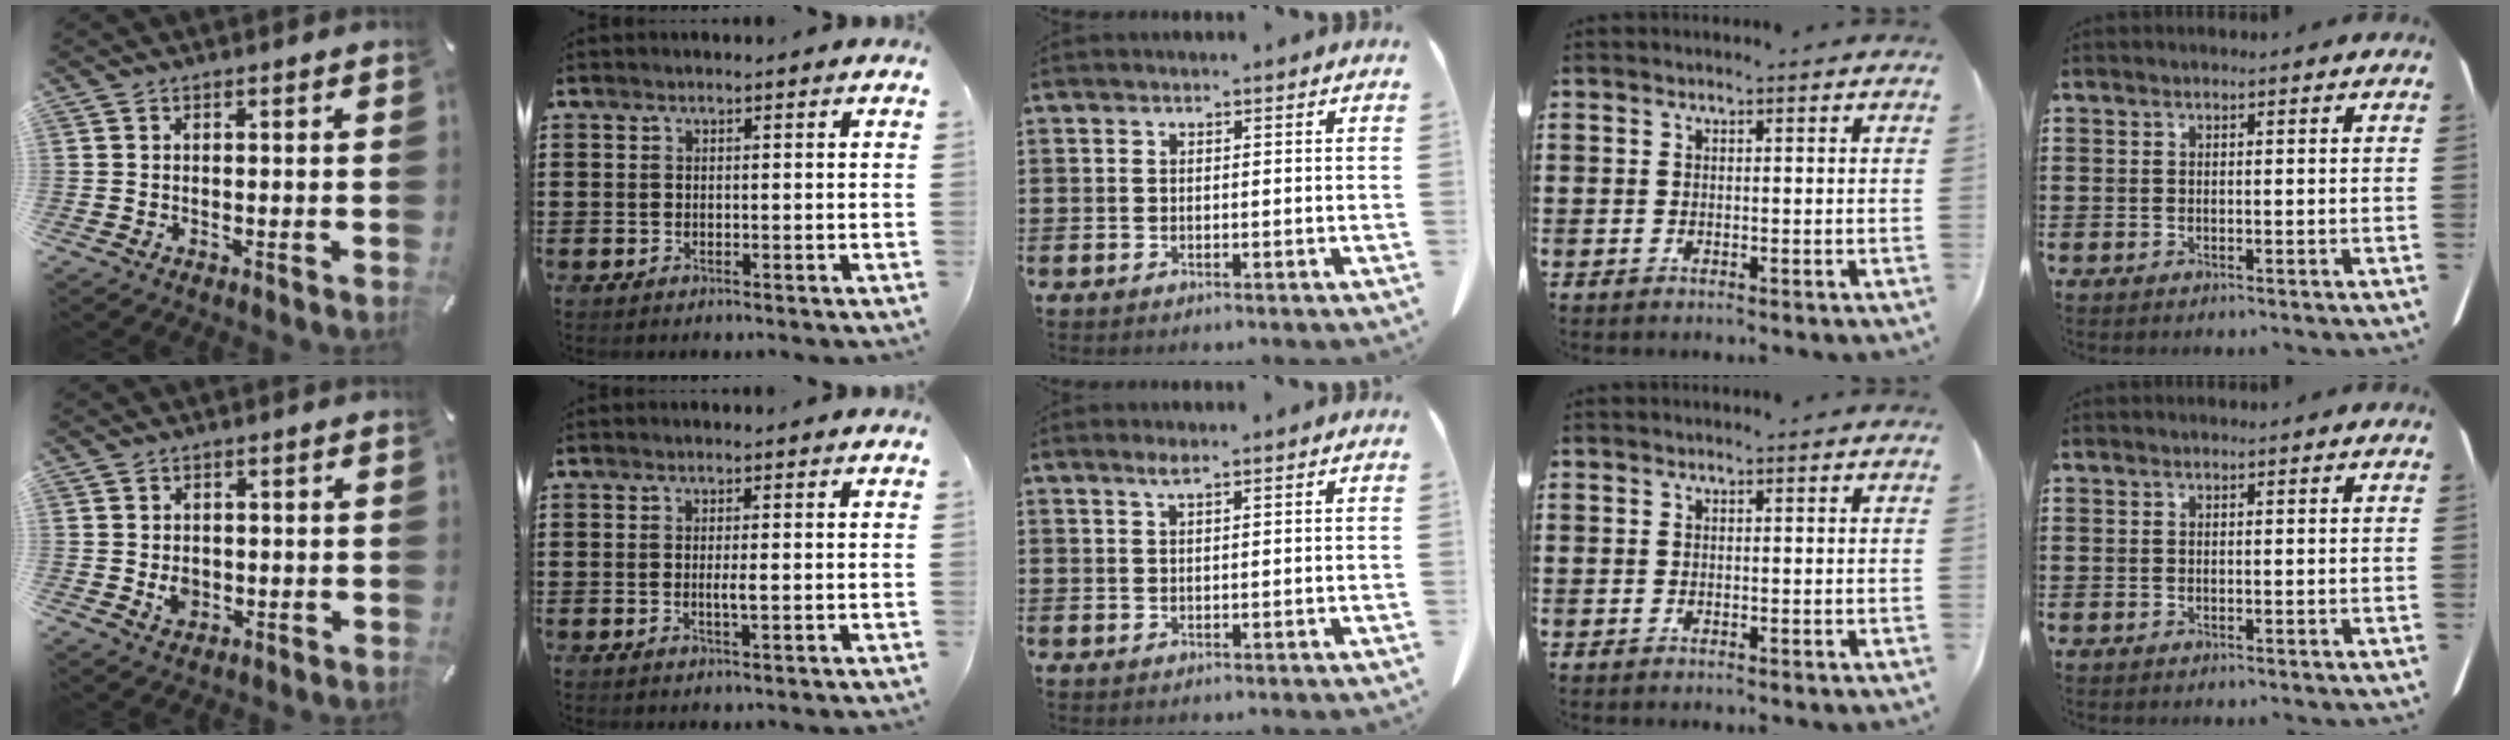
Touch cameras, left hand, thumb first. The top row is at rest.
{"thumb": {"total": 3.1, "force": [-0.2, 2.7, 1.6], "torque": [-0.014, -0.003, -0.003]}, "index": {"total": 1.7, "force": [0.0, 0.1, 1.7], "torque": [-0.032, -0.005, -0.001]}, "middle": {"total": 1.5, "force": [1.0, 0.0, 1.1], "torque": [-0.023, 0.001, 0.017]}}